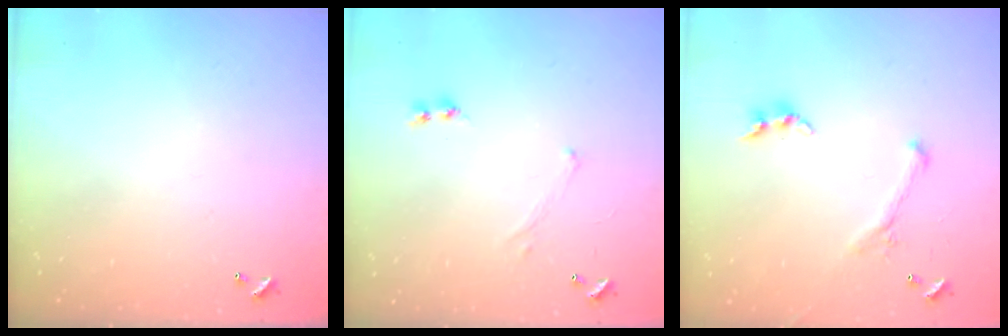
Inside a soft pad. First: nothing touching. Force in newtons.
{"total": 0.7, "press": 0.7, "slide": 0.3}
{"total": 2.8, "press": 2.6, "slide": 0.9}